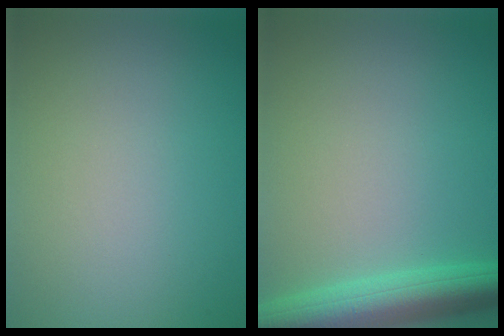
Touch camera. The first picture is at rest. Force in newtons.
{"total": 5.6, "press": 5.6, "slide": 0.3}